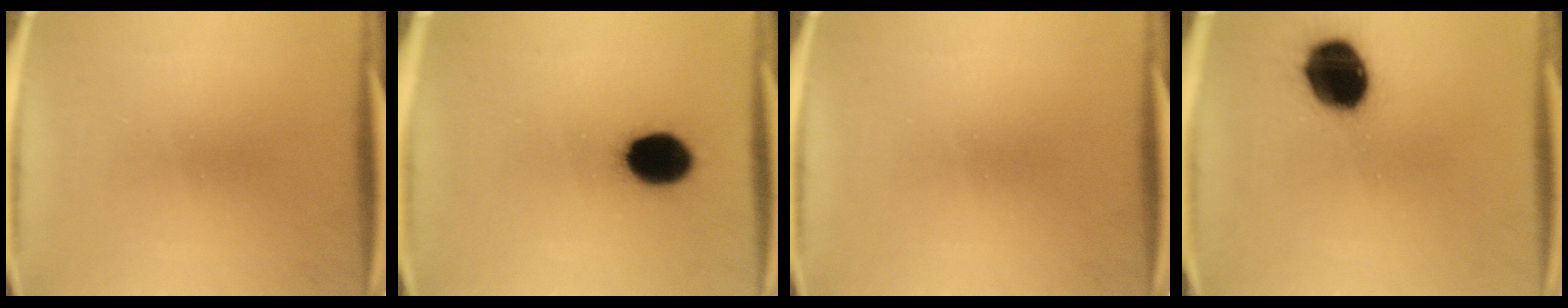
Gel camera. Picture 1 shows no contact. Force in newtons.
{"total": 13.2}
{"total": 0.0}
{"total": 16.7}